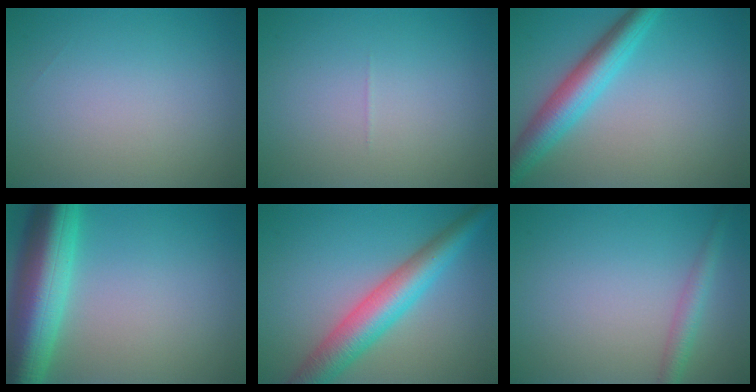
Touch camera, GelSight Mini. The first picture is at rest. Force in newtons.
{"total": 0.0}
{"total": 5.1, "press": 5.1, "slide": 0.2}
{"total": 10.0, "press": 10.0, "slide": 0.3}
{"total": 6.5, "press": 6.5, "slide": 0.1}
{"total": 2.2, "press": 2.2, "slide": 0.1}